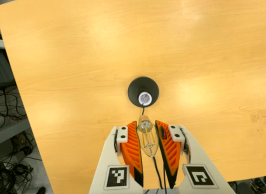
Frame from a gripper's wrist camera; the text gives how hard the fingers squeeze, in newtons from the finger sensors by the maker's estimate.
{"total": 18.7, "left": 20.5, "right": 16.9}